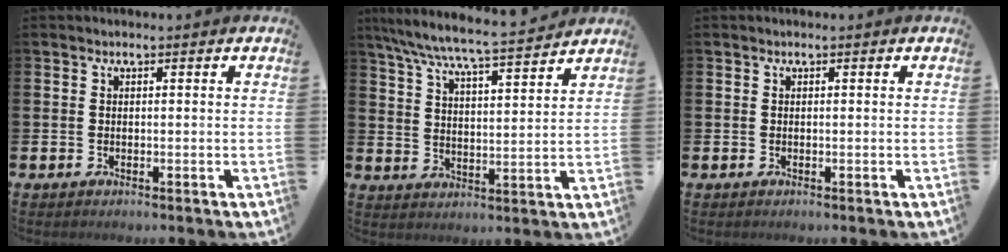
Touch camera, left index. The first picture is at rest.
{"total": 7.2, "force": [6.8, 0.0, 2.4], "torque": [-0.074, -0.050, 0.117]}
{"total": 0.0}